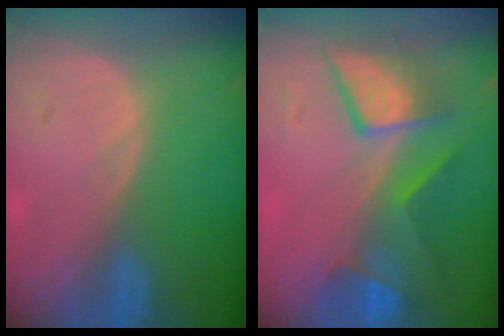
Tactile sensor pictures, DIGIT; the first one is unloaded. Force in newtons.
{"total": 7.8, "press": 7.8, "slide": 0.4}